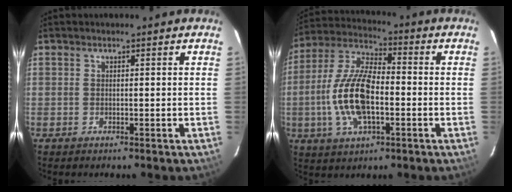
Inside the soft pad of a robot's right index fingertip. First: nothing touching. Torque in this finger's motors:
{"motor_torque": [2.14, 0.00, 1.05, 0.21]}